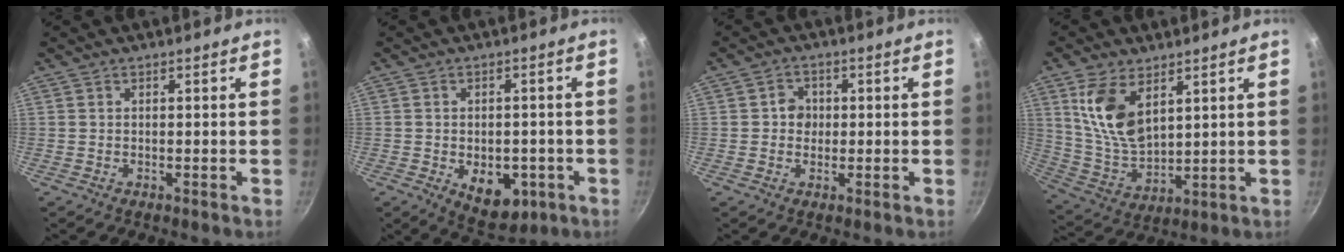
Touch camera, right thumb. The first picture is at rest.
{"total": 9.3, "force": [-2.9, 5.9, 6.6], "torque": [-0.058, 0.002, -0.026]}
{"total": 3.3, "force": [0.1, 3.0, 1.3], "torque": [0.002, 0.005, -0.003]}
{"total": 12.4, "force": [5.3, 6.6, 9.0], "torque": [-0.163, -0.038, 0.115]}